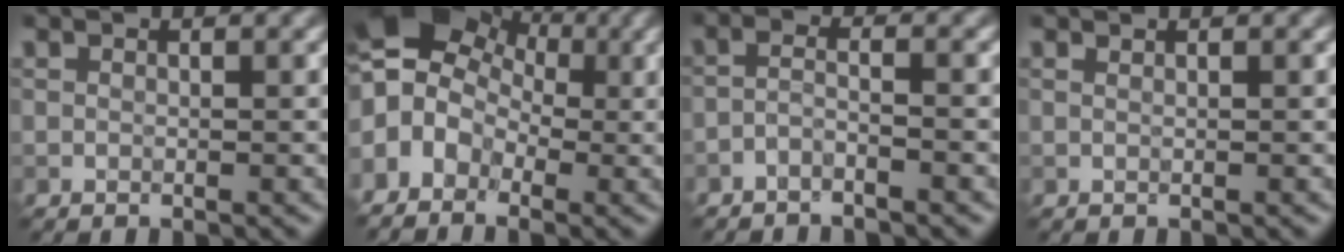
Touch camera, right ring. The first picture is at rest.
{"total": 7.4, "force": [0.0, 5.7, 4.7], "torque": [-0.079, 0.012, -0.013]}
{"total": 1.8, "force": [-1.4, 0.3, 1.1], "torque": [-0.022, 0.000, -0.038]}
{"total": 0.8, "force": [0.6, 0.3, 0.5], "torque": [-0.007, 0.000, 0.002]}